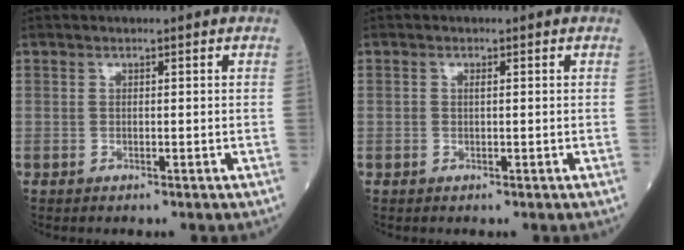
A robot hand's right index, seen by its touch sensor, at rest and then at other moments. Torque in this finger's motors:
{"motor_torque": [-0.18, -0.12, -0.03, -0.01]}